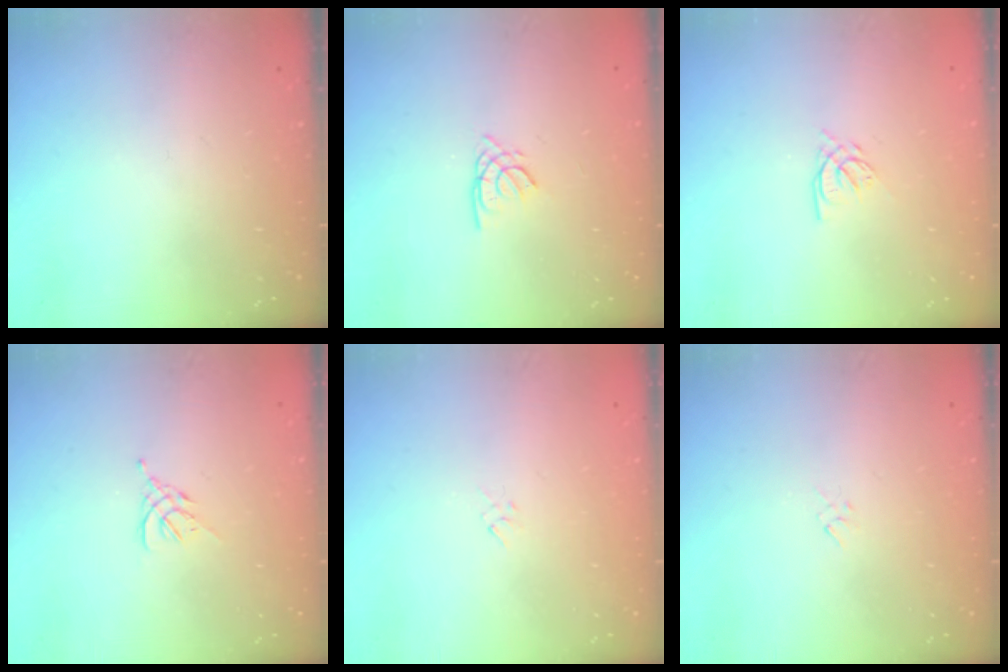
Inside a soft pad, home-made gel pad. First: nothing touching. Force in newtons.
{"total": 1.6, "press": 1.6, "slide": 0.2}
{"total": 3.3, "press": 3.3, "slide": 0.3}
{"total": 2.6, "press": 2.5, "slide": 0.7}
{"total": 2.3, "press": 2.2, "slide": 0.6}
{"total": 2.3, "press": 2.2, "slide": 0.6}